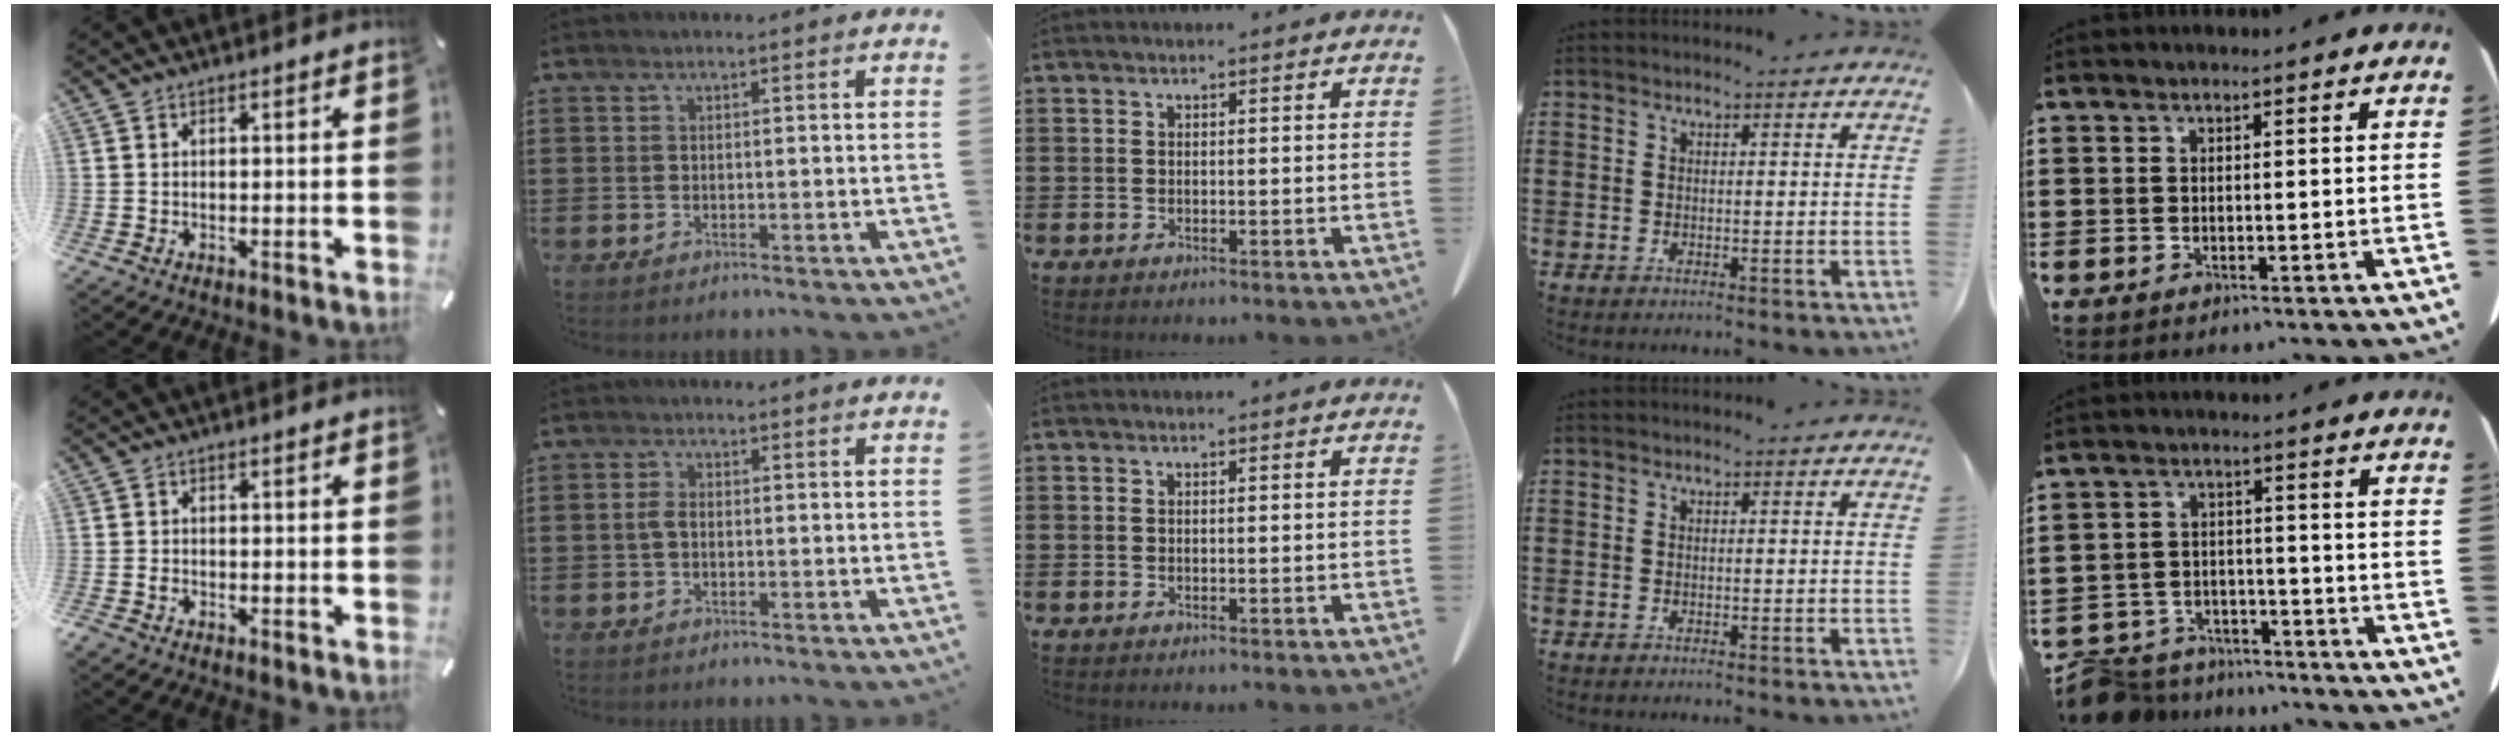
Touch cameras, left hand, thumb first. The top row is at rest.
{"thumb": {"total": 1.2, "force": [-0.8, 0.6, 0.6], "torque": [-0.012, 0.001, -0.016]}, "index": {"total": 2.1, "force": [-0.2, 1.0, 1.8], "torque": [-0.044, -0.002, -0.006]}, "little": {"total": 6.4, "force": [-6.2, 1.4, 0.6], "torque": [-0.026, 0.015, -0.128]}}